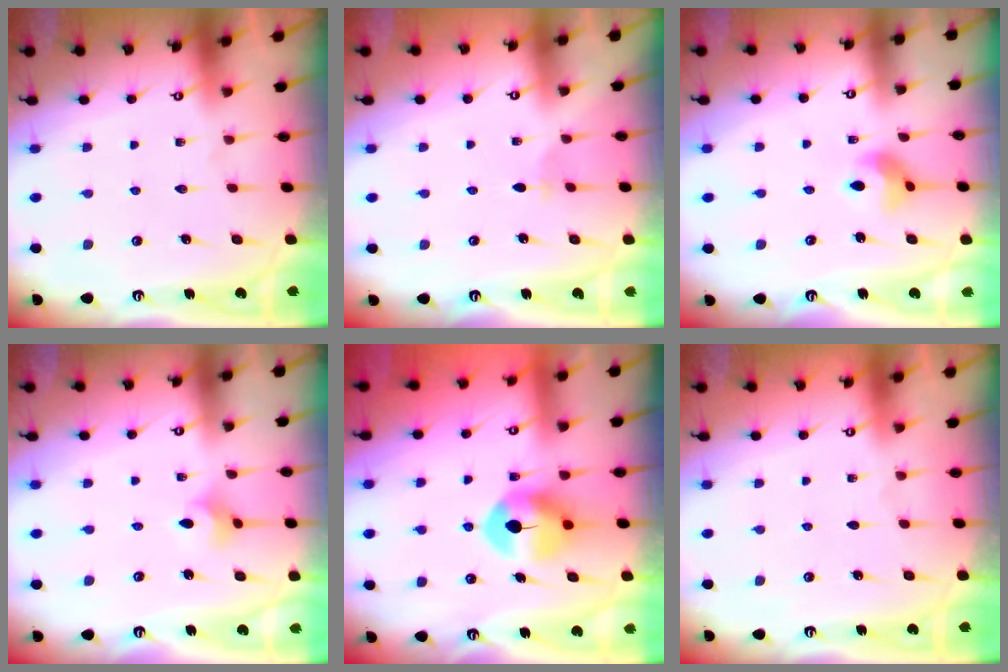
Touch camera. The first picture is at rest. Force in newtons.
{"total": 2.2, "press": 2.1, "slide": 0.5}
{"total": 7.6, "press": 7.6, "slide": 0.3}
{"total": 3.6, "press": 3.5, "slide": 0.7}
{"total": 9.1, "press": 9.1, "slide": 0.9}
{"total": 0.0}